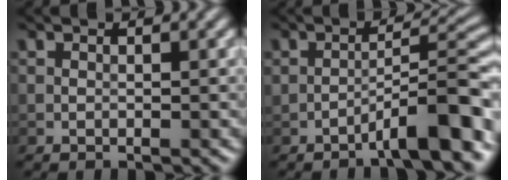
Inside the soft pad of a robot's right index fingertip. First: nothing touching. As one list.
[{"total": 6.0, "force": [-3.6, 0.8, 4.7], "torque": [-0.066, 0.025, -0.057]}]